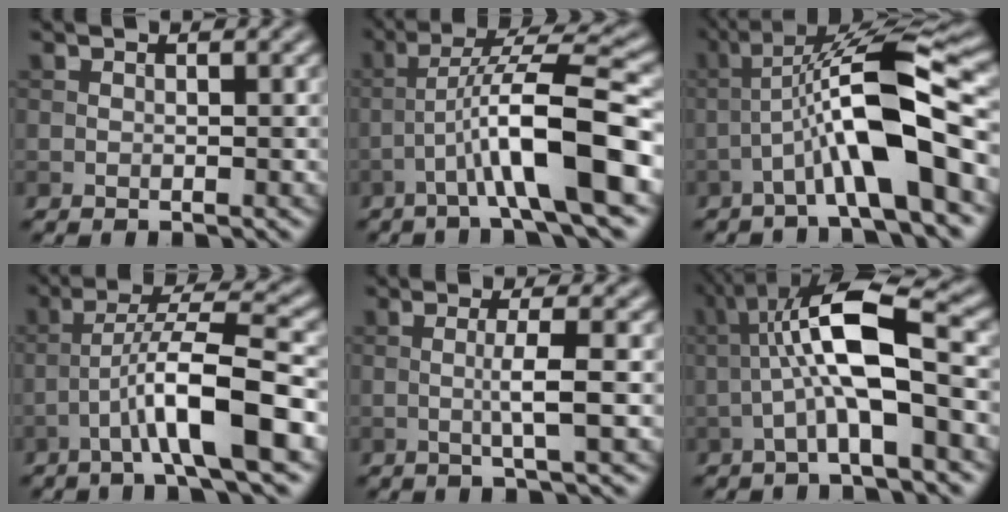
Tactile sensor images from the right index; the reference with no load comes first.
{"total": 8.4, "force": [-3.0, 0.9, 7.8], "torque": [-0.128, 0.023, -0.052]}
{"total": 10.2, "force": [-2.9, 1.7, 9.6], "torque": [-0.154, 0.031, -0.056]}
{"total": 7.5, "force": [-3.0, 0.8, 6.9], "torque": [-0.115, 0.023, -0.054]}
{"total": 2.9, "force": [-0.1, 0.3, 2.9], "torque": [-0.050, -0.001, -0.008]}
{"total": 8.0, "force": [-0.8, 1.7, 7.8], "torque": [-0.134, 0.025, -0.021]}